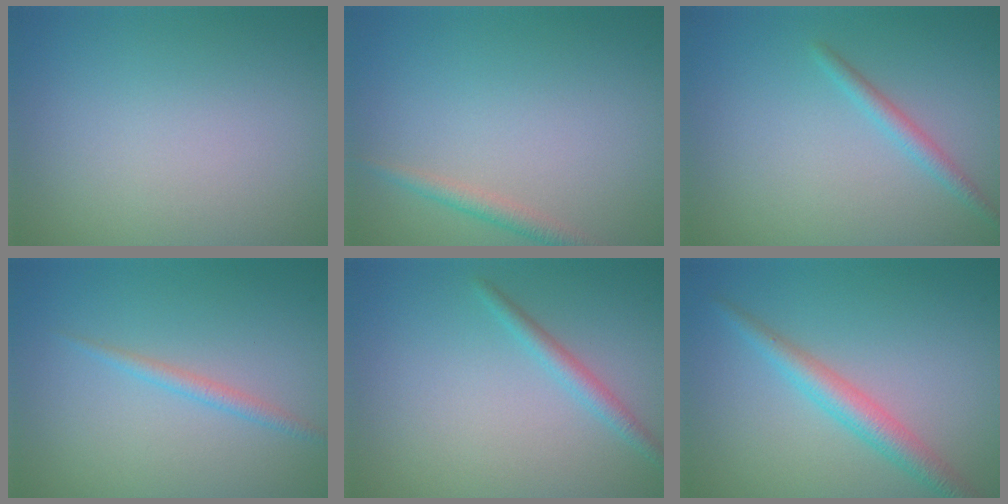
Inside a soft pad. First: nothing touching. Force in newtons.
{"total": 1.5, "press": 1.5, "slide": 0.0}
{"total": 1.4, "press": 1.4, "slide": 0.0}
{"total": 1.2, "press": 1.2, "slide": 0.1}
{"total": 1.6, "press": 1.6, "slide": 0.1}
{"total": 2.9, "press": 2.9, "slide": 0.1}